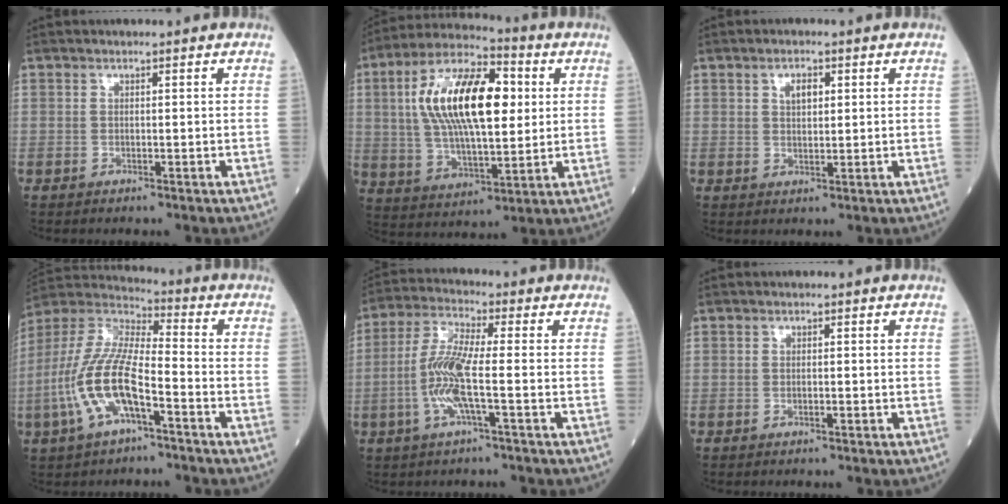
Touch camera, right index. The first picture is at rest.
{"total": 18.3, "force": [3.6, 6.9, 16.6], "torque": [-0.321, 0.025, 0.061]}
{"total": 2.7, "force": [1.1, 1.3, 2.1], "torque": [-0.037, 0.001, 0.019]}
{"total": 14.0, "force": [-5.1, 4.3, 12.3], "torque": [-0.276, 0.003, -0.097]}
{"total": 8.4, "force": [-1.8, 0.6, 8.2], "torque": [-0.176, 0.005, -0.040]}
{"total": 0.5, "force": [-0.1, 0.2, 0.5], "torque": [-0.011, 0.001, 0.002]}